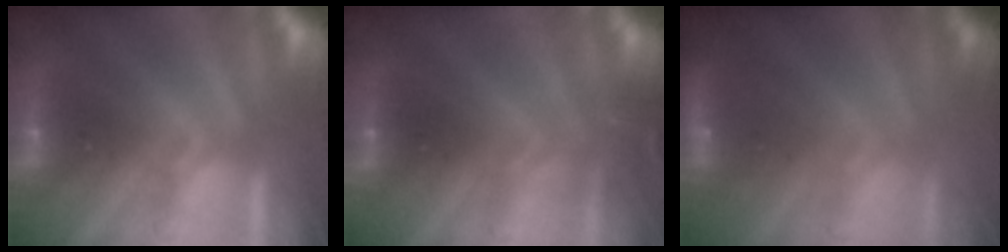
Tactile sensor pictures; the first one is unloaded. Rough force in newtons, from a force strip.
{"total": 3.0}
{"total": 2.8}